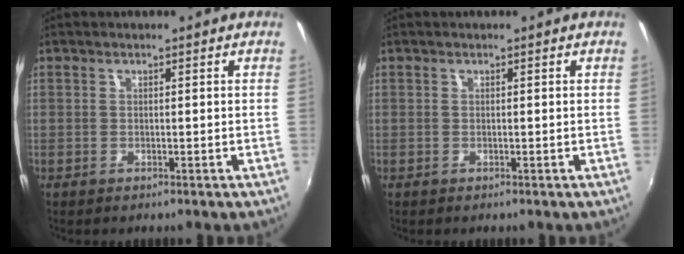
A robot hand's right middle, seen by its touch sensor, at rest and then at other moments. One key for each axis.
{"total": 0.0}